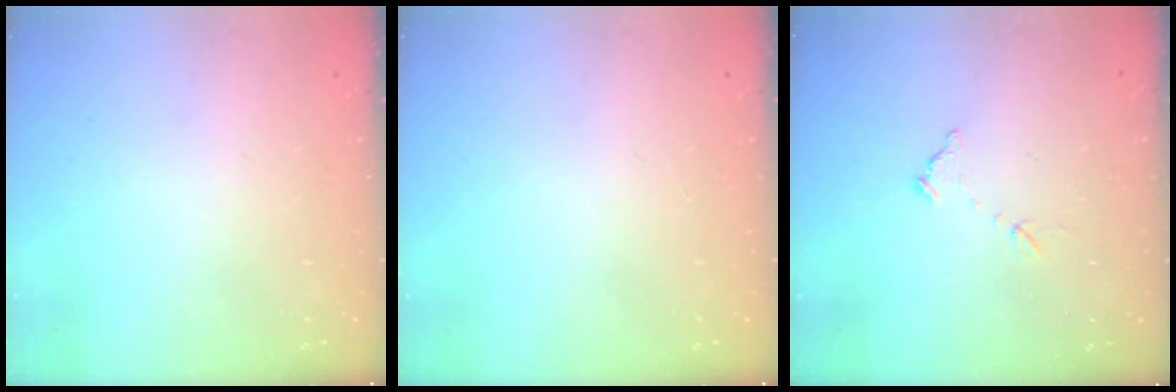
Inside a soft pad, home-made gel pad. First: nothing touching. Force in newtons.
{"total": 0.0}
{"total": 6.9, "press": 6.9, "slide": 0.4}